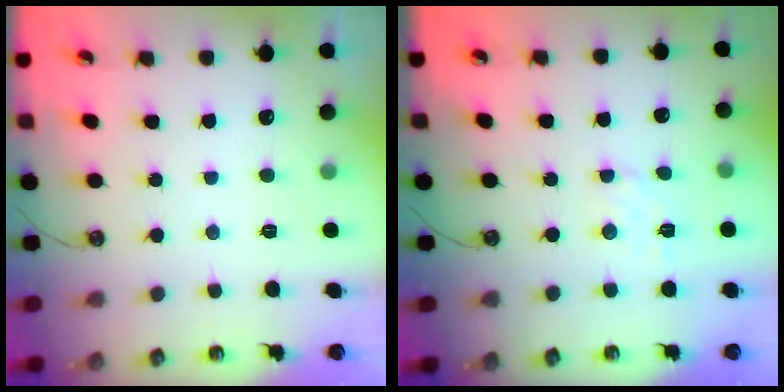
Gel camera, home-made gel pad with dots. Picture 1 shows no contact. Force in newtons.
{"total": 4.3, "press": 4.3, "slide": 0.6}